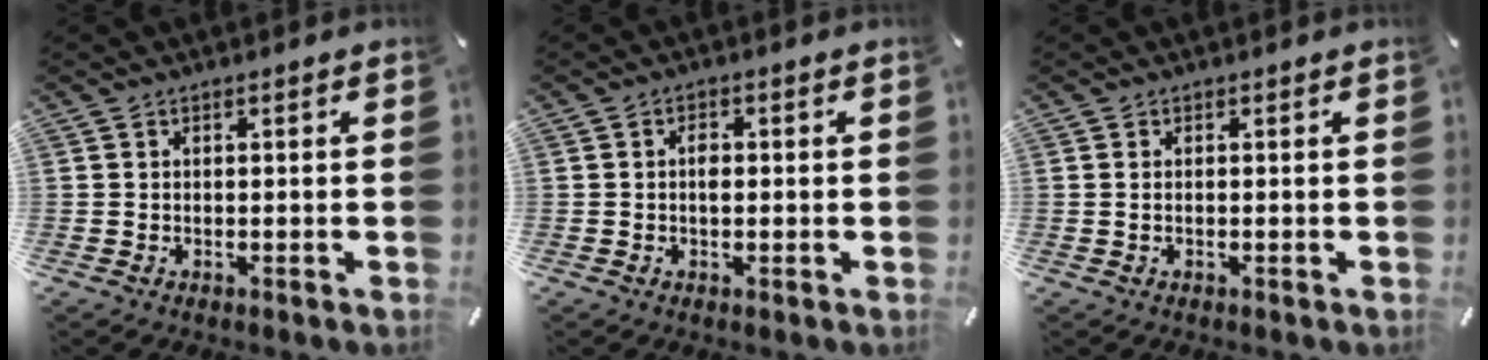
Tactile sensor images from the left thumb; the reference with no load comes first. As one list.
[{"total": 2.2, "force": [0.0, 1.3, 1.7], "torque": [-0.028, 0.000, -0.002]}, {"total": 1.0, "force": [0.0, 0.2, 1.0], "torque": [-0.019, -0.003, 0.001]}]